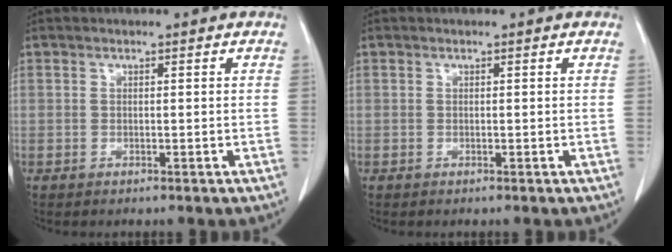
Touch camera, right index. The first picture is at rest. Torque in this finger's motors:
{"motor_torque": [0.00, 0.00, 0.00, 0.00]}